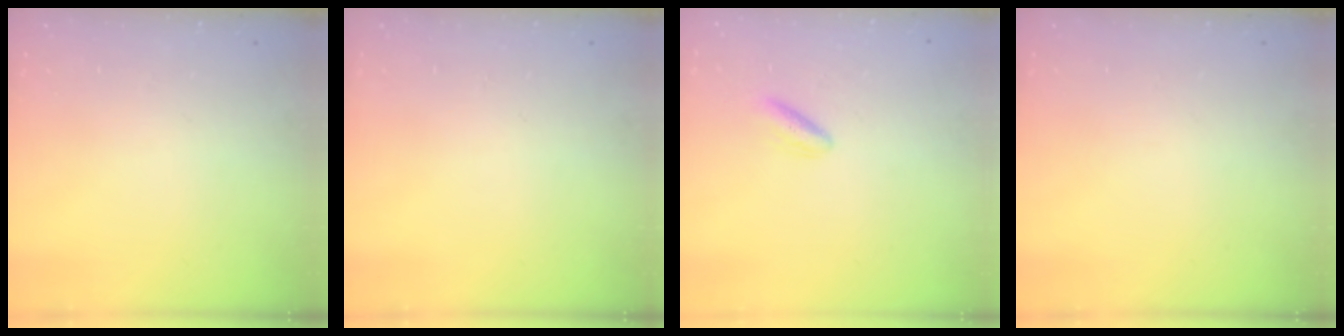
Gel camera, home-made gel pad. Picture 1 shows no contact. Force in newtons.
{"total": 0.0}
{"total": 2.8, "press": 2.4, "slide": 1.4}
{"total": 0.0}